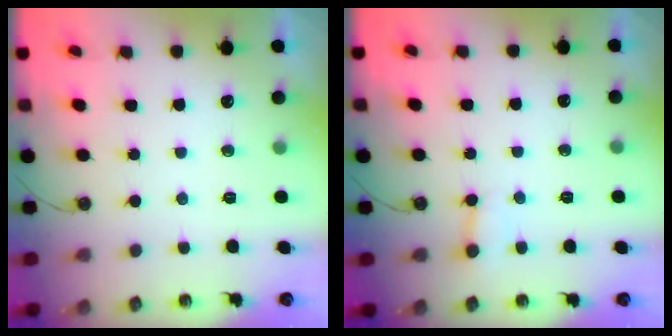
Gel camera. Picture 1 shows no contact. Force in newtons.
{"total": 3.0, "press": 3.0, "slide": 0.3}